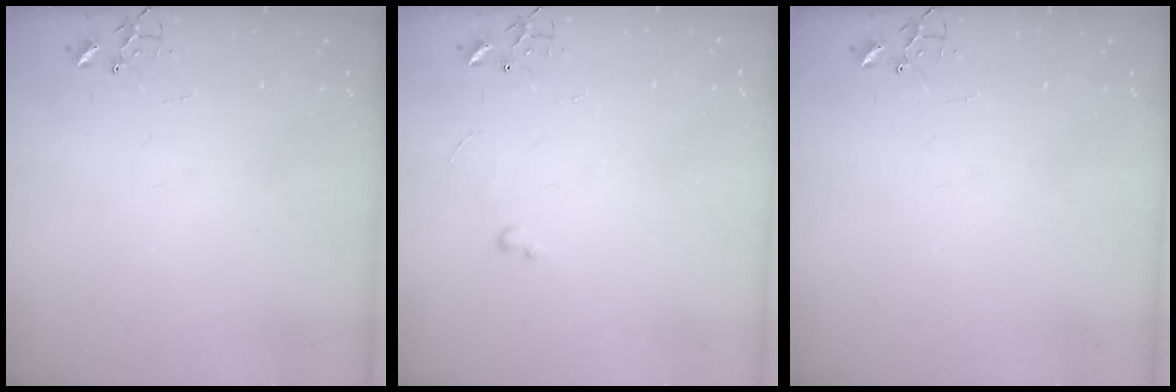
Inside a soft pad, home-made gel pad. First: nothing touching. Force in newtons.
{"total": 2.6, "press": 2.6, "slide": 0.4}
{"total": 0.0}